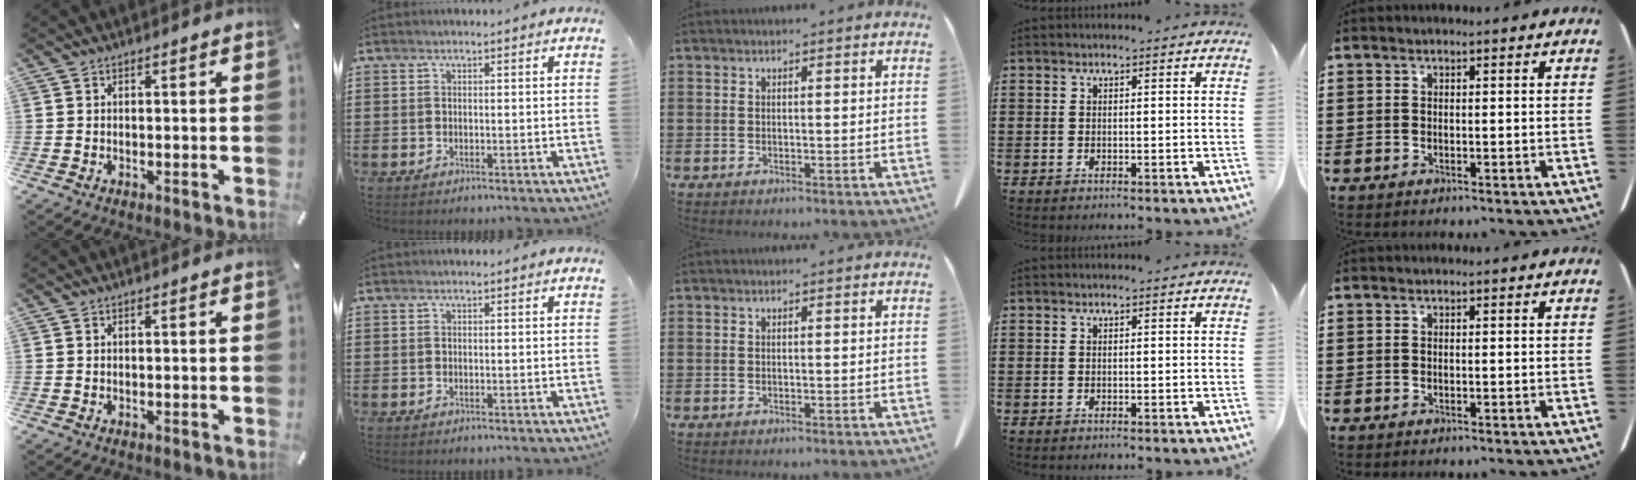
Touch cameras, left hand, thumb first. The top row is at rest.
{}